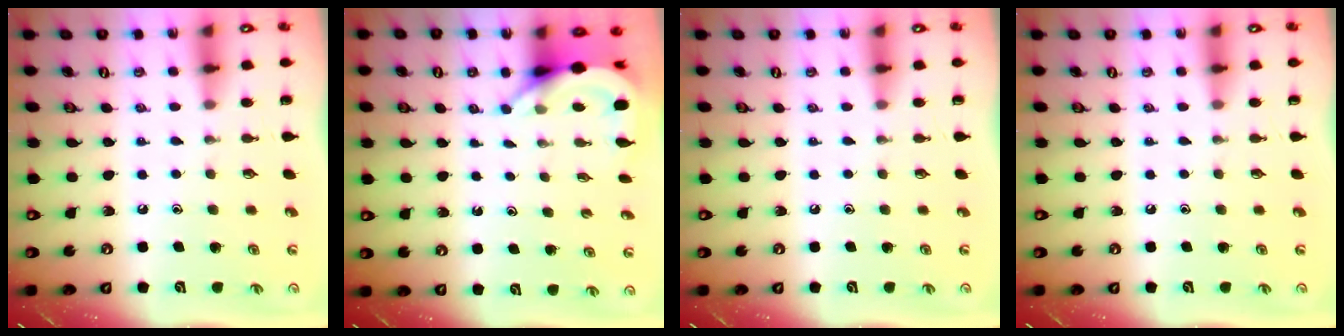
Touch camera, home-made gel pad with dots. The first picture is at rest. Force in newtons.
{"total": 4.7, "press": 4.7, "slide": 0.4}
{"total": 0.0}
{"total": 0.0}